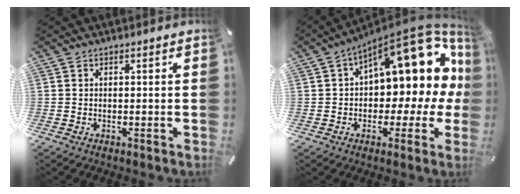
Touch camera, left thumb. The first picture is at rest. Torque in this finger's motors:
{"motor_torque": [1.26, 1.00, 1.45, 0.89, 0.48]}